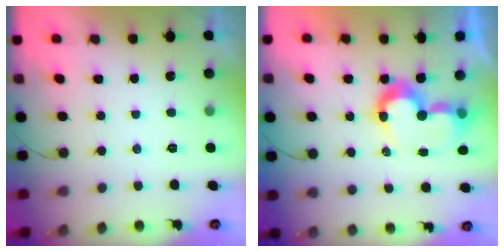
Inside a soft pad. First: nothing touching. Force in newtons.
{"total": 10.0, "press": 9.9, "slide": 0.8}